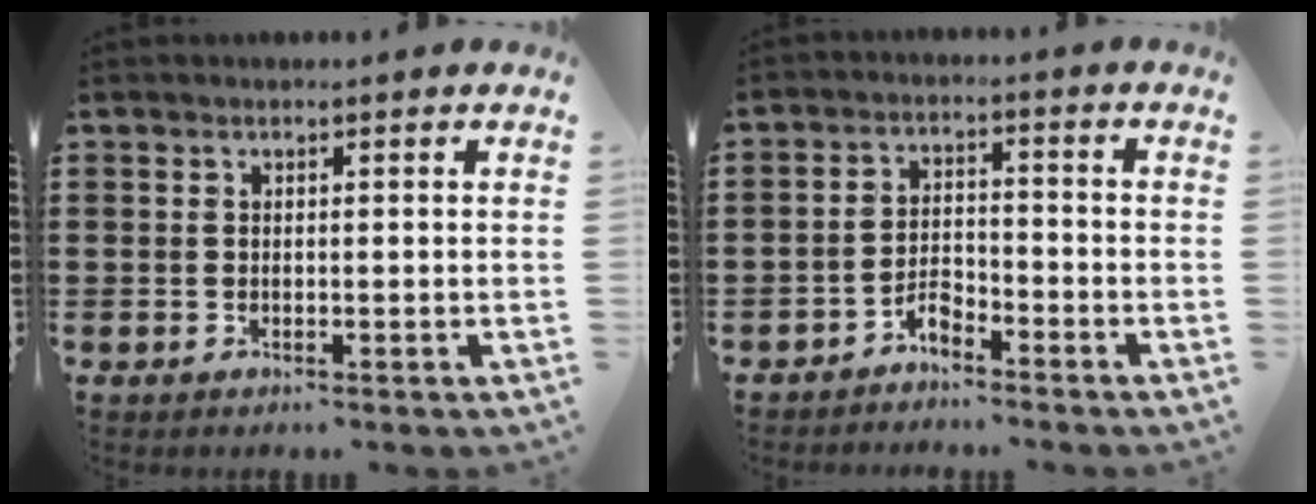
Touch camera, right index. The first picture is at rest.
{"total": 3.1, "force": [-2.8, 1.1, 0.9], "torque": [-0.023, 0.010, -0.058]}